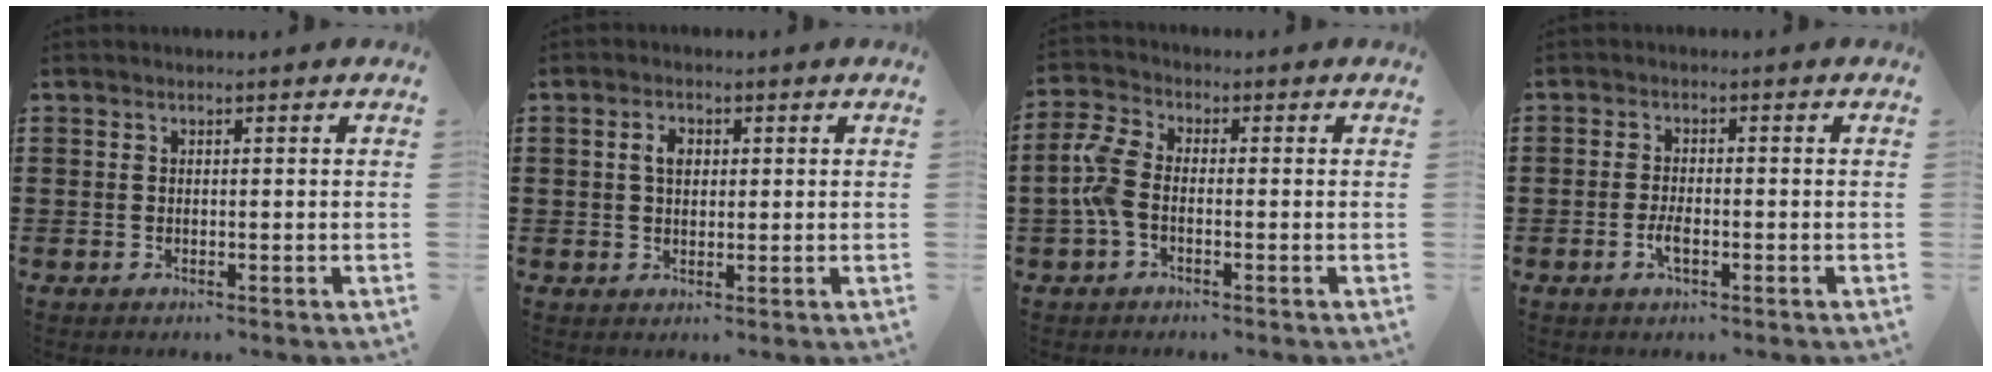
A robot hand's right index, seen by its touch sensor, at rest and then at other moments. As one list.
[{"total": 2.9, "force": [0.5, 1.9, 2.2], "torque": [-0.048, 0.011, 0.007]}, {"total": 5.1, "force": [-1.3, 2.8, 4.0], "torque": [-0.115, -0.003, -0.035]}, {"total": 2.9, "force": [-1.1, 0.9, 2.5], "torque": [-0.053, -0.004, -0.022]}]